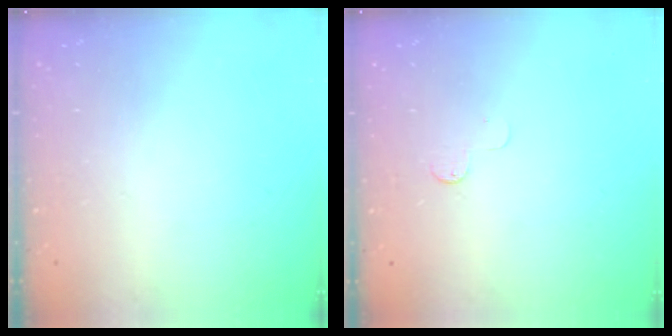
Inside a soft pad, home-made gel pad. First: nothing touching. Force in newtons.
{"total": 2.6, "press": 2.6, "slide": 0.3}